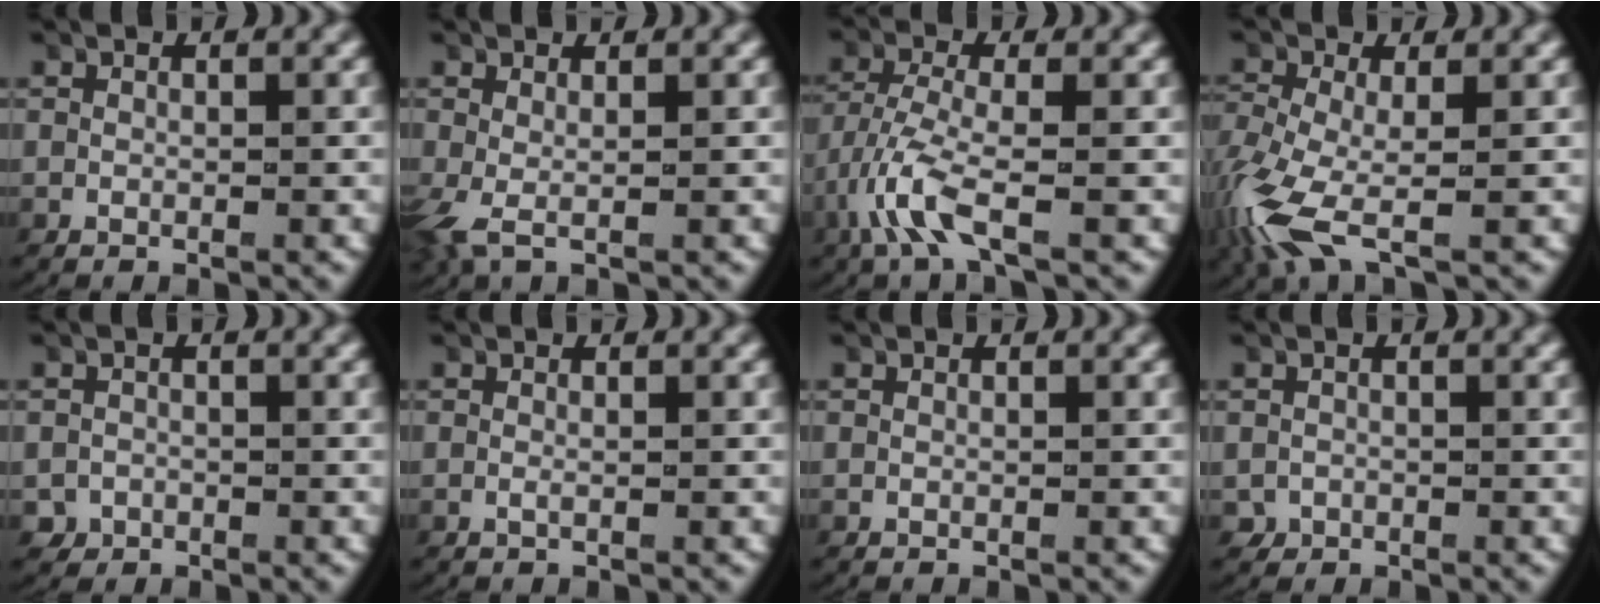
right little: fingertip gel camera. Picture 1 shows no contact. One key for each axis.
{"total": 1.4, "fx": -0.1, "fy": 0.6, "fz": 1.3, "tx": -0.045, "ty": -0.012, "tz": 0.006}
{"total": 4.1, "fx": -1.8, "fy": 1.9, "fz": 3.1, "tx": -0.092, "ty": -0.023, "tz": -0.024}
{"total": 4.3, "fx": -1.4, "fy": 2.3, "fz": 3.3, "tx": -0.109, "ty": -0.034, "tz": -0.012}
{"total": 2.3, "fx": -0.7, "fy": 2.2, "fz": 0.2, "tx": -0.014, "ty": -0.018, "tz": -0.006}
{"total": 0.0}
{"total": 0.0}
{"total": 1.7, "fx": -0.4, "fy": 1.7, "fz": 0.1, "tx": -0.014, "ty": -0.015, "tz": -0.001}